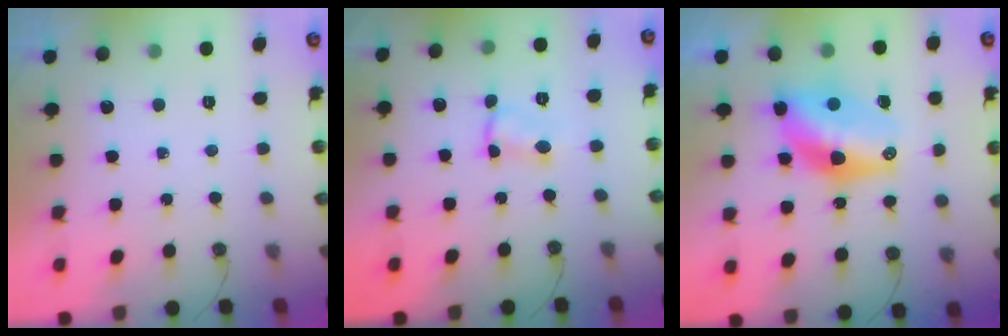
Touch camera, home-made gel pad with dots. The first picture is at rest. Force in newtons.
{"total": 1.4, "press": 1.4, "slide": 0.1}
{"total": 13.5, "press": 13.5, "slide": 1.4}